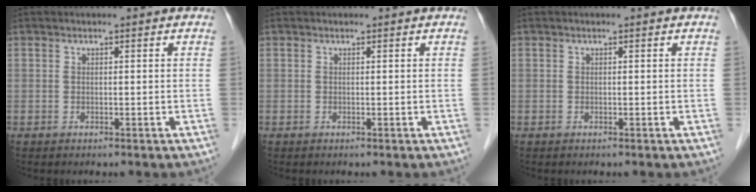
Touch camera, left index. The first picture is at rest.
{"total": 0.5, "force": [-0.5, -0.1, -0.1], "torque": [0.002, -0.005, -0.007]}
{"total": 0.0}